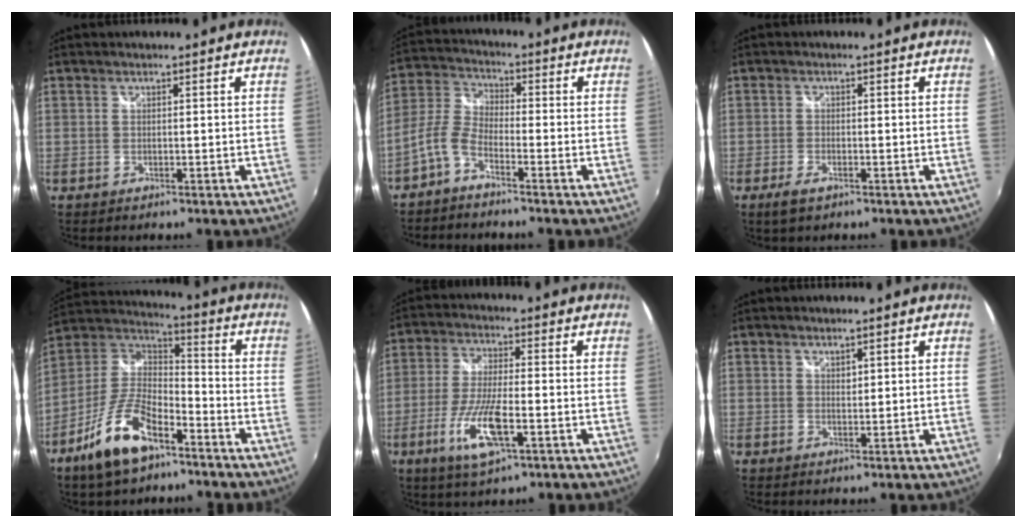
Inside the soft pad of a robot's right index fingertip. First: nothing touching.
{"total": 5.2, "force": [-3.2, 2.1, 3.5], "torque": [-0.090, 0.016, -0.074]}
{"total": 3.2, "force": [-2.1, 1.3, 2.0], "torque": [-0.049, -0.007, -0.039]}
{"total": 15.8, "force": [-9.0, 6.7, 11.1], "torque": [-0.236, -0.008, -0.169]}
{"total": 11.0, "force": [-4.2, 2.8, 9.8], "torque": [-0.204, -0.014, -0.080]}
{"total": 1.1, "force": [0.9, 0.5, 0.3], "torque": [-0.001, 0.000, 0.016]}